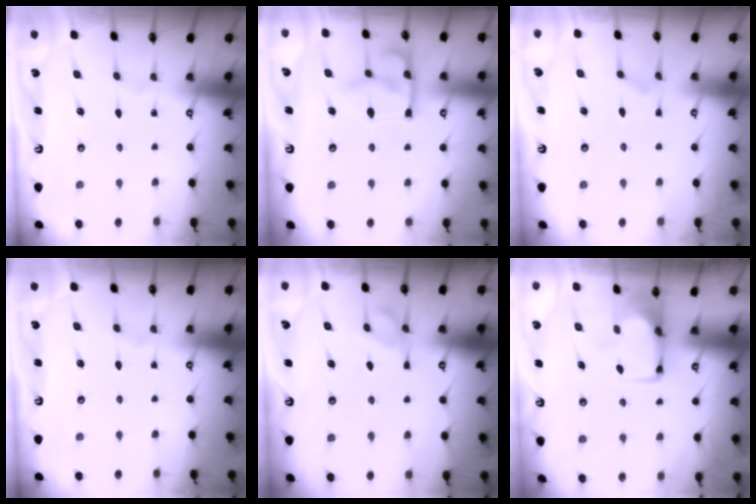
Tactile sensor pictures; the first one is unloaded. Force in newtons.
{"total": 12.9, "press": 12.9, "slide": 1.0}
{"total": 1.1, "press": 0.3, "slide": 1.0}
{"total": 0.0}
{"total": 6.1, "press": 6.0, "slide": 0.9}
{"total": 0.5, "press": 0.5, "slide": 0.2}